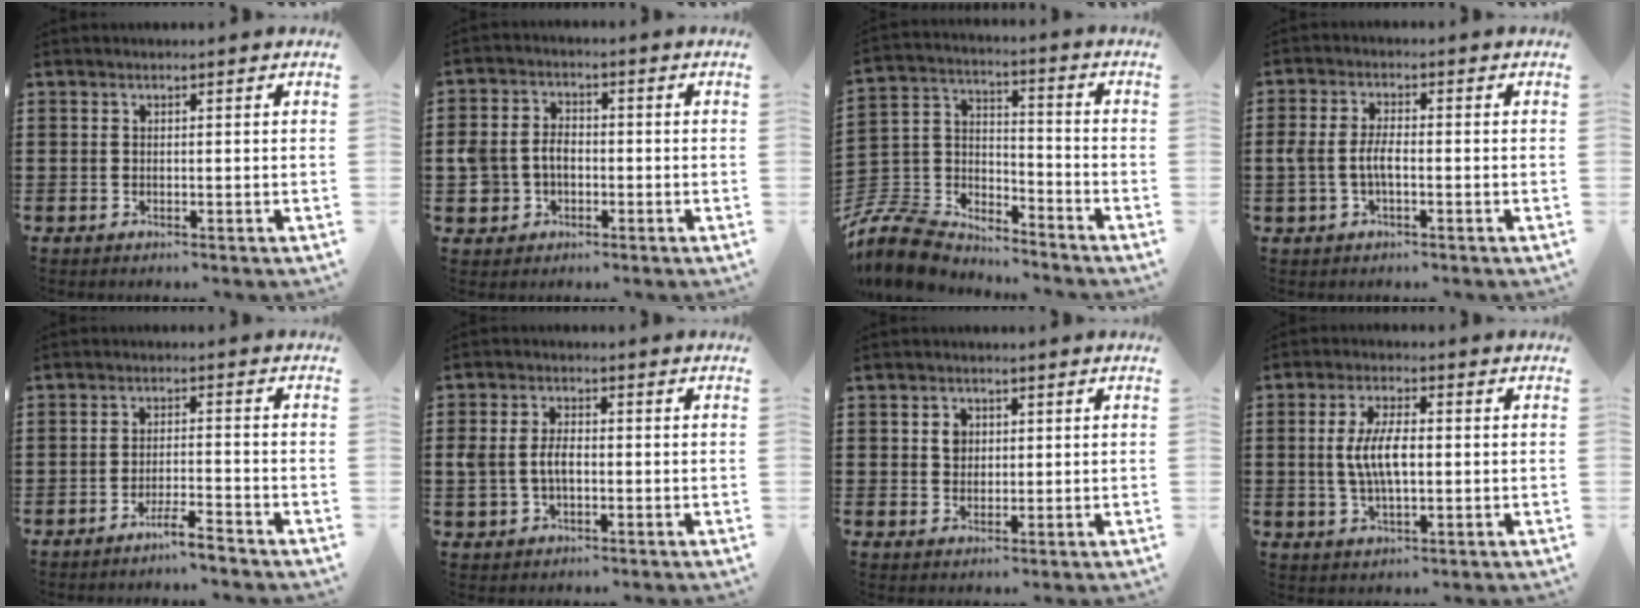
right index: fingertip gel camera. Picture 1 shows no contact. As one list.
[{"total": 4.6, "force": [-0.9, 3.9, 2.4], "torque": [-0.075, 0.004, -0.025]}, {"total": 8.9, "force": [-8.3, 2.6, 1.8], "torque": [-0.072, 0.007, -0.175]}, {"total": 3.9, "force": [-0.8, 1.7, 3.4], "torque": [-0.090, -0.004, -0.024]}, {"total": 3.9, "force": [-3.5, -0.3, 1.8], "torque": [-0.037, -0.004, -0.068]}, {"total": 4.2, "force": [-0.3, 2.6, 3.3], "torque": [-0.087, 0.000, -0.013]}, {"total": 2.4, "force": [0.7, 2.0, 1.2], "torque": [-0.030, 0.009, 0.013]}, {"total": 6.5, "force": [0.1, 2.5, 6.0], "torque": [-0.135, 0.001, -0.008]}]